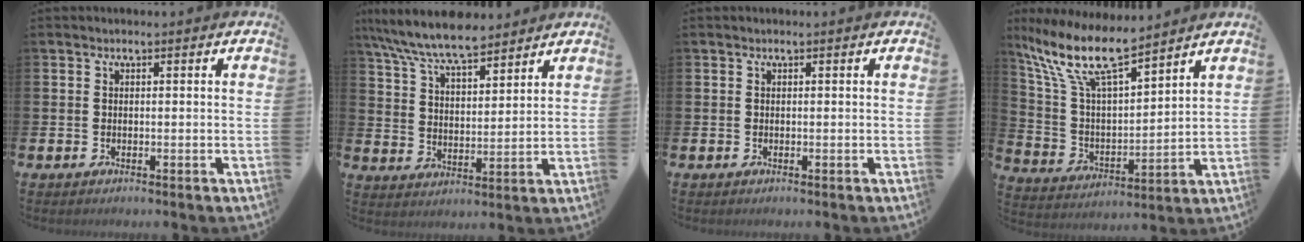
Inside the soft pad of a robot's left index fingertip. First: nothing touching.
{"total": 8.3, "force": [7.6, 1.4, 3.2], "torque": [-0.091, -0.031, 0.137]}
{"total": 0.0}
{"total": 11.8, "force": [9.8, 2.3, 6.2], "torque": [-0.162, -0.049, 0.172]}